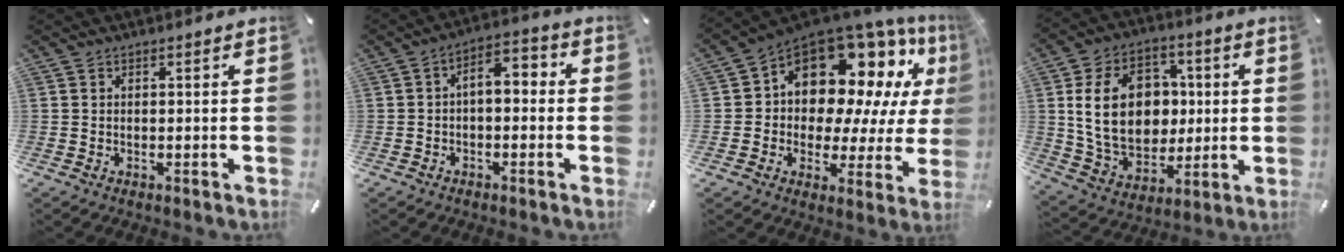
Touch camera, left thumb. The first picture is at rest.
{"total": 4.8, "force": [-1.7, 2.8, 3.5], "torque": [-0.055, 0.014, -0.037]}
{"total": 15.6, "force": [8.5, 10.3, 8.0], "torque": [-0.135, -0.083, 0.148]}
{"total": 18.3, "force": [2.1, 14.4, 11.2], "torque": [-0.216, 0.008, 0.044]}